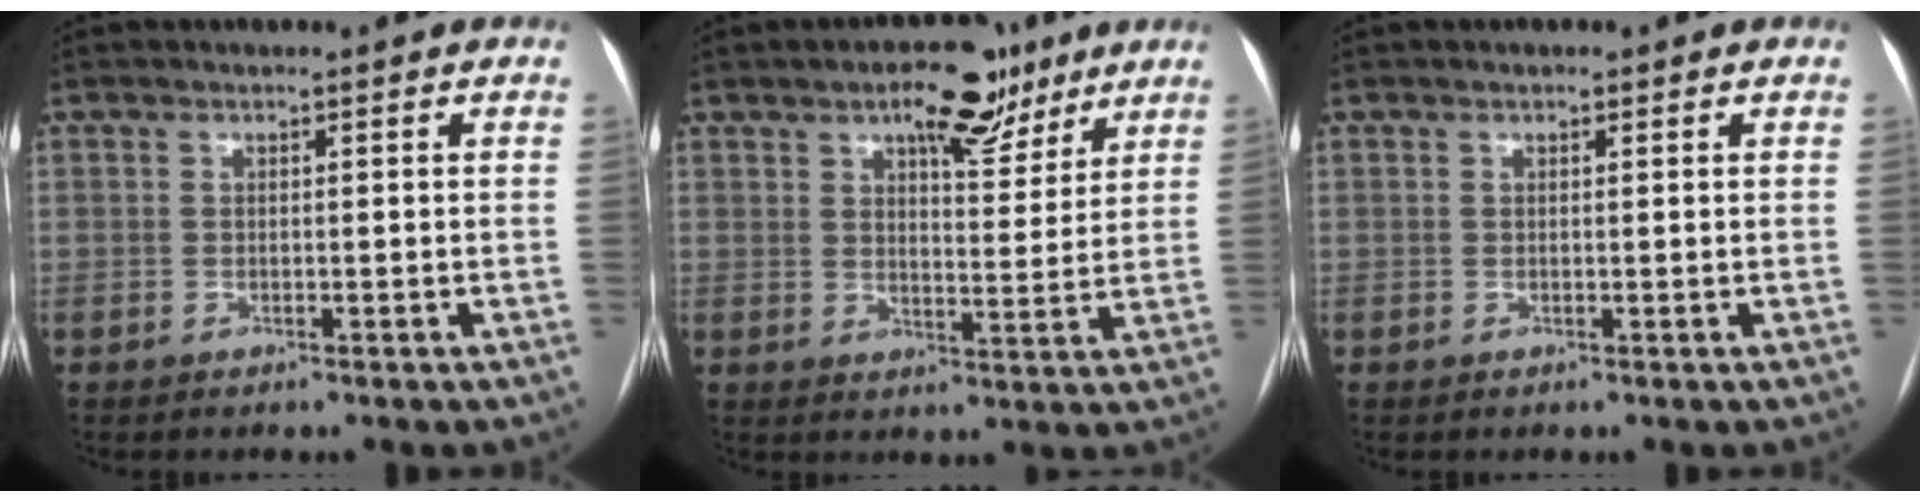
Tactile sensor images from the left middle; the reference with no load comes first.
{"total": 8.9, "force": [6.0, 3.6, 5.4], "torque": [-0.072, 0.011, 0.088]}
{"total": 0.6, "force": [0.4, 0.3, 0.4], "torque": [-0.009, 0.001, 0.005]}